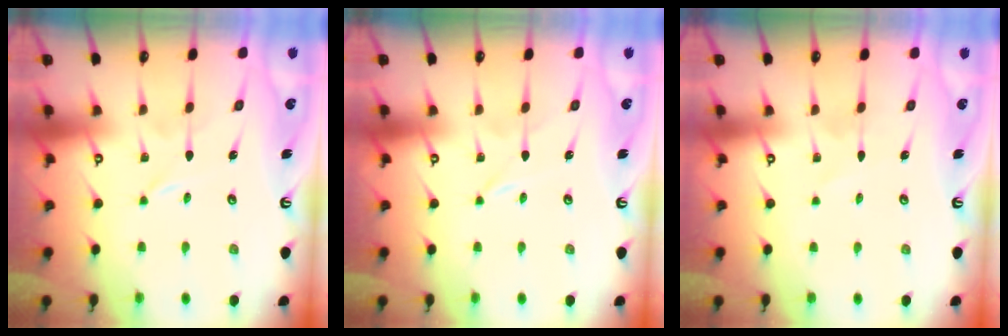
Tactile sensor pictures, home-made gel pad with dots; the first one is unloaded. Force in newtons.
{"total": 0.0}
{"total": 1.5, "press": 1.5, "slide": 0.2}